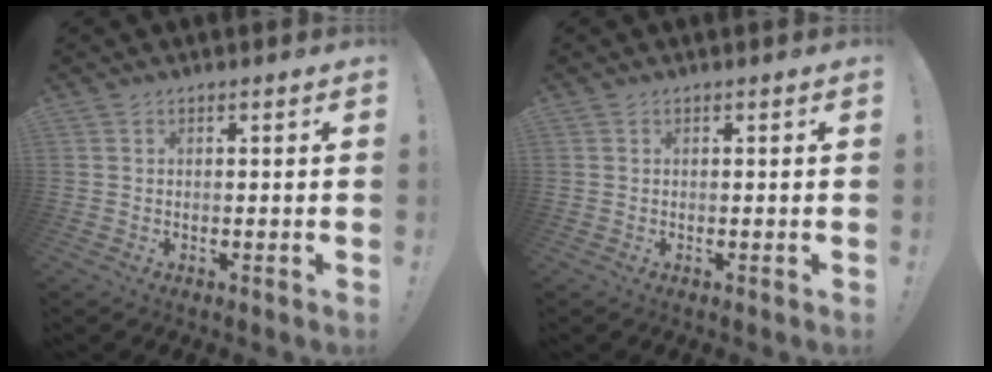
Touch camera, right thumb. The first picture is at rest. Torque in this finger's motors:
{"motor_torque": [0.00, 0.00, 0.00, 0.00, 0.00]}